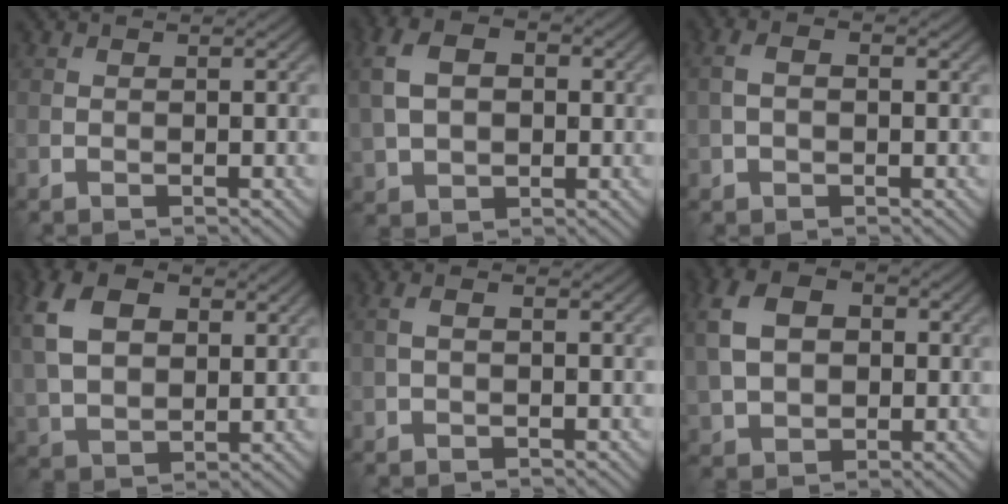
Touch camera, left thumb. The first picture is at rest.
{"total": 8.0, "force": [1.4, 5.5, 5.7], "torque": [-0.135, 0.002, 0.022]}
{"total": 3.2, "force": [0.4, 2.0, 2.5], "torque": [-0.058, 0.005, 0.005]}
{"total": 11.7, "force": [4.0, 7.5, 8.0], "torque": [-0.206, 0.007, 0.077]}
{"total": 1.8, "force": [0.2, 0.9, 1.5], "torque": [-0.038, 0.007, 0.000]}
{"total": 9.2, "force": [1.6, 6.6, 6.2], "torque": [-0.148, 0.005, 0.024]}